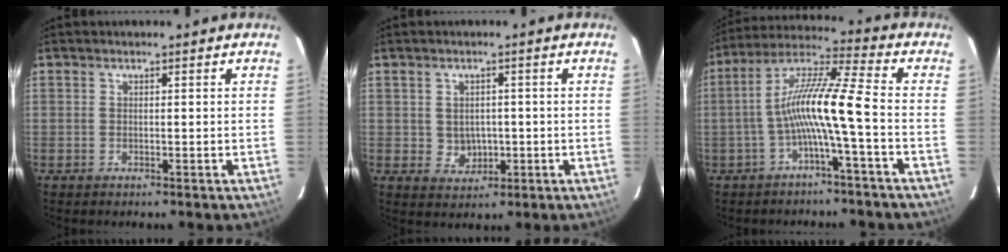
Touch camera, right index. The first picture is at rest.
{"total": 4.0, "force": [-0.2, 3.7, 1.4], "torque": [-0.027, 0.005, 0.011]}
{"total": 10.6, "force": [-3.1, -0.4, 10.1], "torque": [-0.207, 0.019, -0.060]}